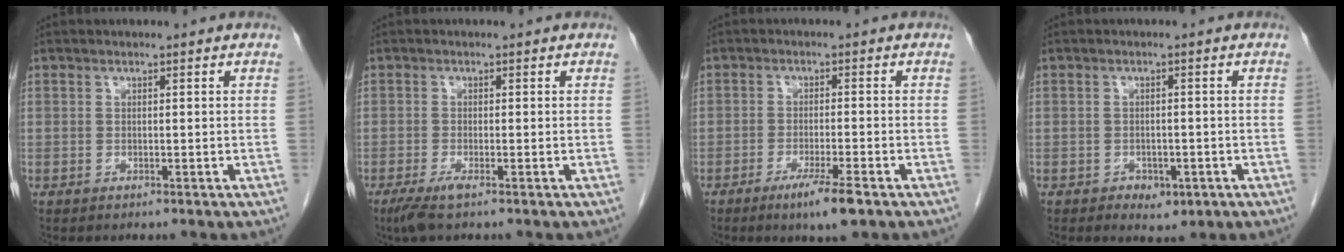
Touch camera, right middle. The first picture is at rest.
{"total": 2.6, "force": [-1.7, 0.1, 2.0], "torque": [-0.042, -0.008, -0.033]}
{"total": 5.3, "force": [-3.2, 0.1, 4.2], "torque": [-0.074, -0.012, -0.055]}
{"total": 3.0, "force": [-1.5, 1.9, 1.7], "torque": [-0.020, 0.002, -0.008]}